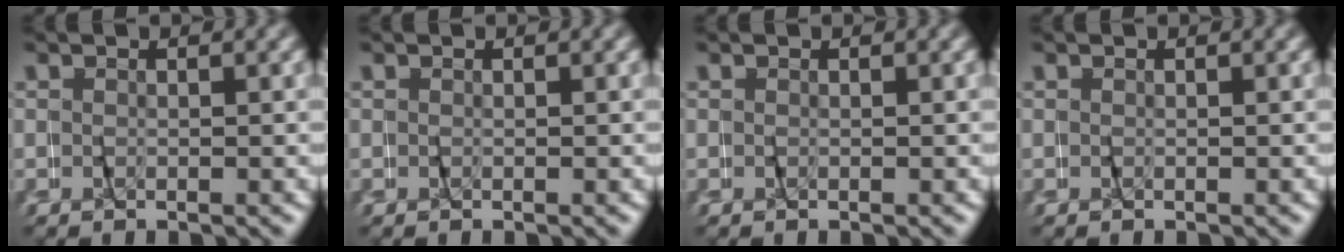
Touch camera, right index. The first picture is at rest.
{"total": 0.0}
{"total": 0.0}
{"total": 0.0}